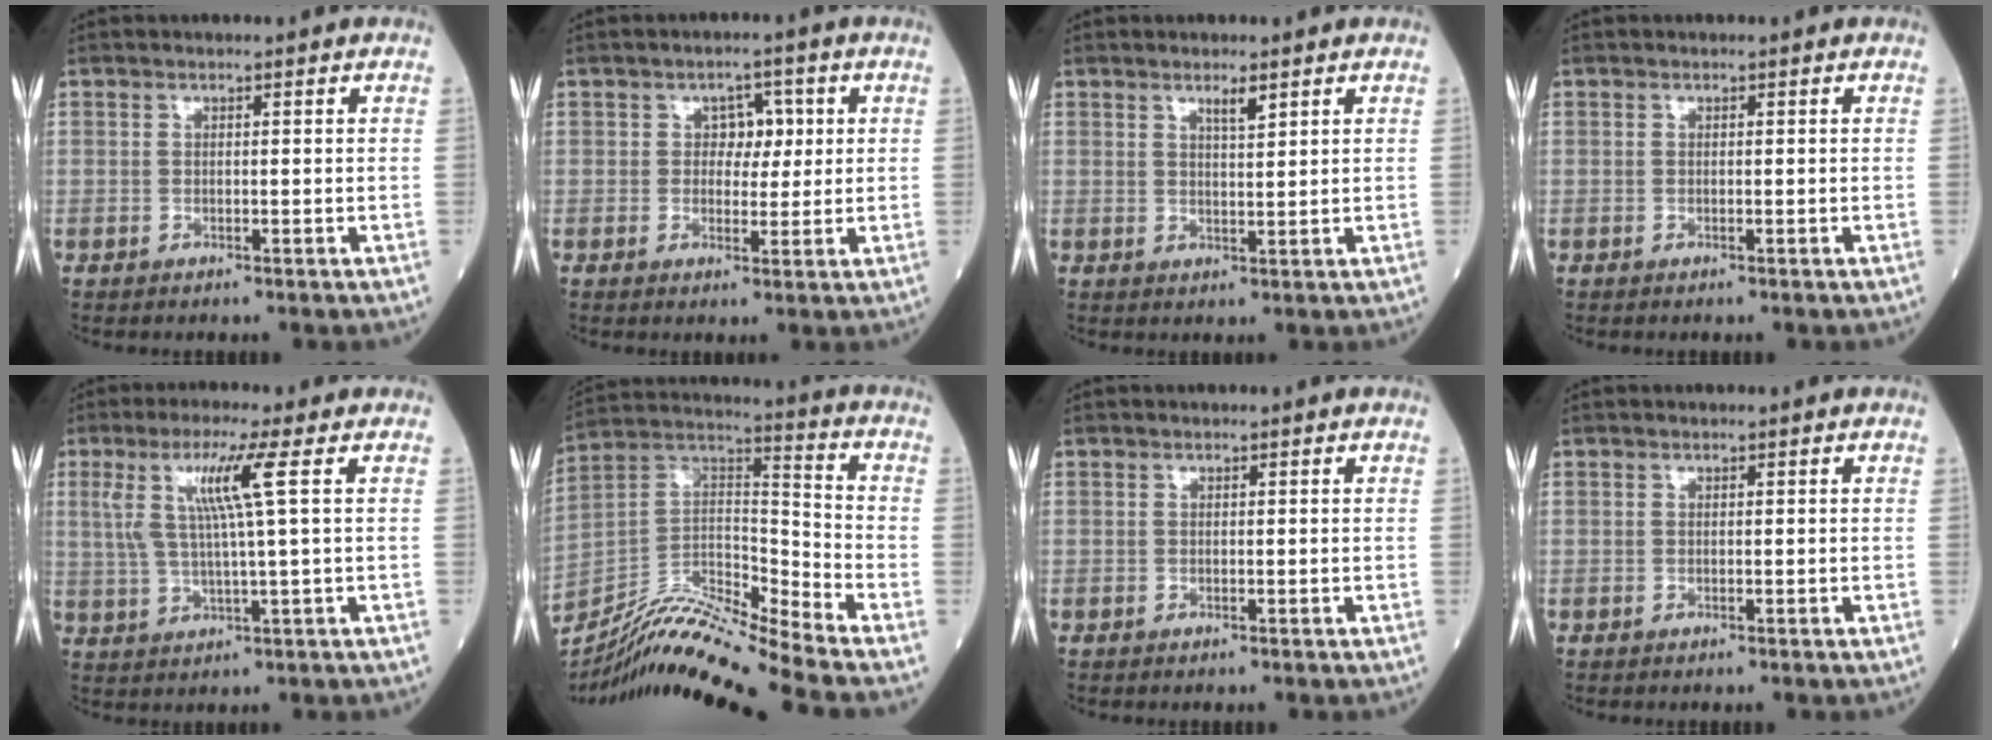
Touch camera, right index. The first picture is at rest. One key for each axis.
{"total": 3.8, "fx": 0.8, "fy": 2.6, "fz": 2.7, "tx": -0.028, "ty": 0.009, "tz": 0.011}
{"total": 2.3, "fx": 1.6, "fy": 0.2, "fz": 1.7, "tx": -0.032, "ty": -0.002, "tz": 0.028}
{"total": 0.0}
{"total": 7.7, "fx": 2.5, "fy": -0.9, "fz": 7.3, "tx": -0.149, "ty": 0.008, "tz": 0.052}
{"total": 16.3, "fx": -14.9, "fy": -2.0, "fz": 6.1, "tx": -0.109, "ty": 0.029, "tz": -0.274}
{"total": 0.0}
{"total": 0.0}